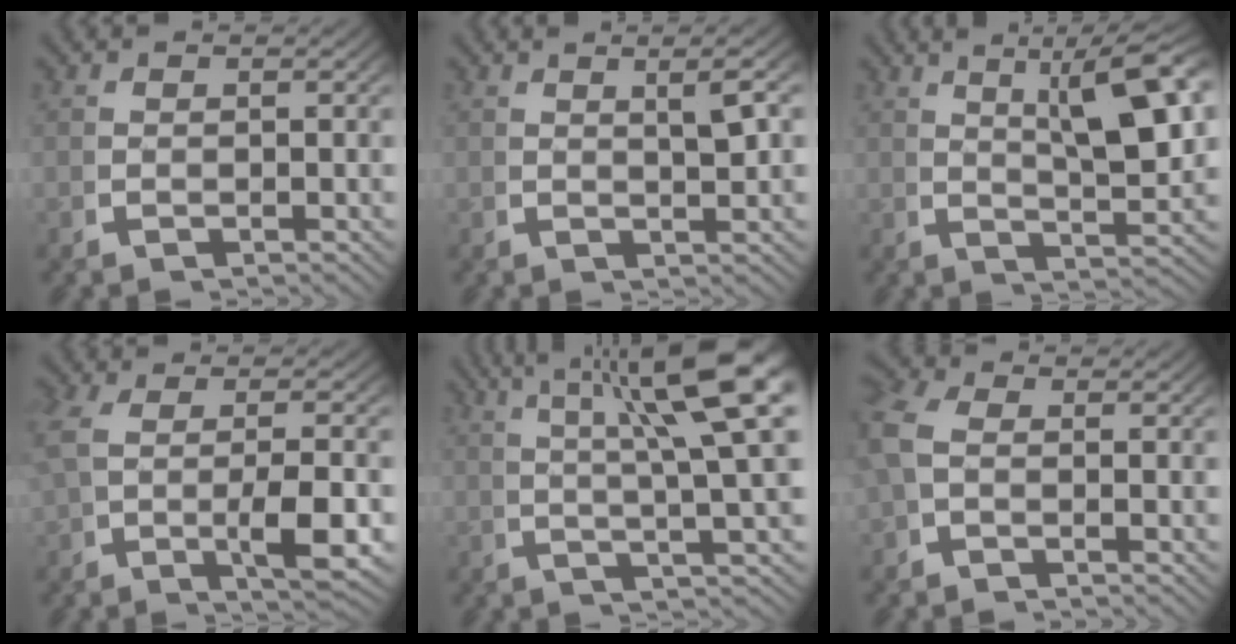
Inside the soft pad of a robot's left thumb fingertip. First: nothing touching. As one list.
[{"total": 3.4, "force": [1.3, 0.6, 3.1], "torque": [-0.044, 0.004, 0.024]}, {"total": 9.8, "force": [3.3, 3.9, 8.4], "torque": [-0.110, 0.009, 0.048]}, {"total": 5.9, "force": [-0.1, 2.0, 5.6], "torque": [-0.115, -0.006, 0.003]}, {"total": 10.8, "force": [4.1, 3.4, 9.5], "torque": [-0.112, 0.010, 0.059]}, {"total": 3.1, "force": [0.0, 2.5, 1.9], "torque": [-0.050, 0.000, -0.004]}]